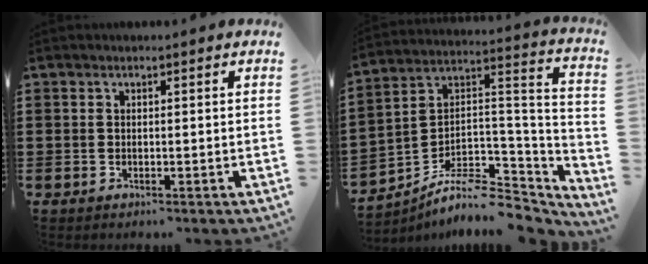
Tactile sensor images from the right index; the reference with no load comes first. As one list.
[{"total": 7.5, "force": [-5.8, 3.1, 3.6], "torque": [-0.068, 0.001, -0.111]}]